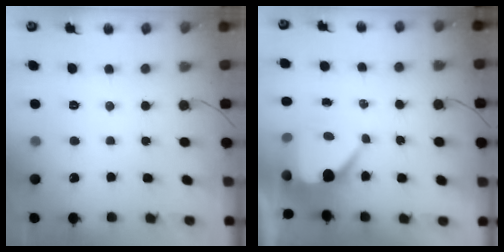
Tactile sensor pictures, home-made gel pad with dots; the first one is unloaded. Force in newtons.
{"total": 8.0, "press": 8.0, "slide": 0.6}